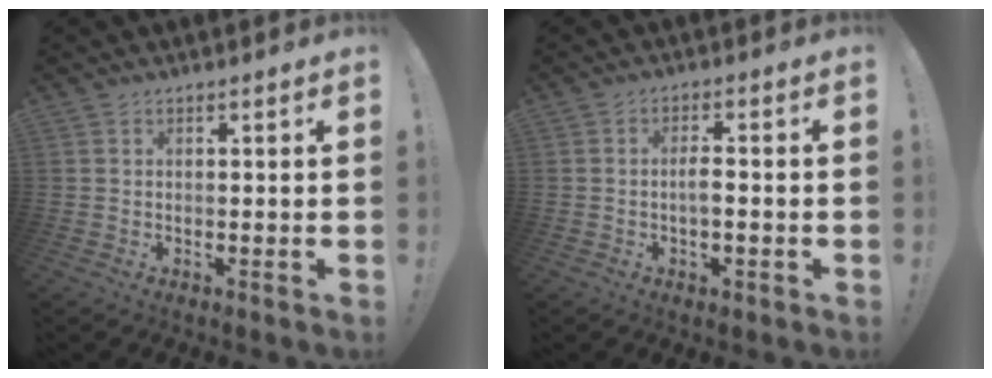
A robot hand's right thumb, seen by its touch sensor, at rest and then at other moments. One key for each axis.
{"total": 3.7, "fx": -0.7, "fy": 1.4, "fz": 3.3, "tx": -0.068, "ty": 0.002, "tz": -0.015}